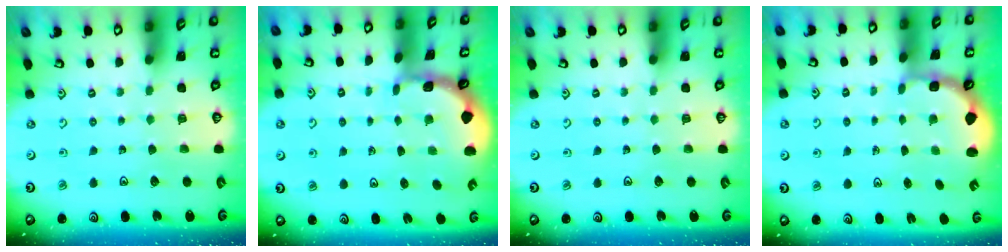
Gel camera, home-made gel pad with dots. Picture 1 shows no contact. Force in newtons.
{"total": 1.3, "press": 1.2, "slide": 0.1}
{"total": 0.0}
{"total": 3.0, "press": 2.0, "slide": 2.2}